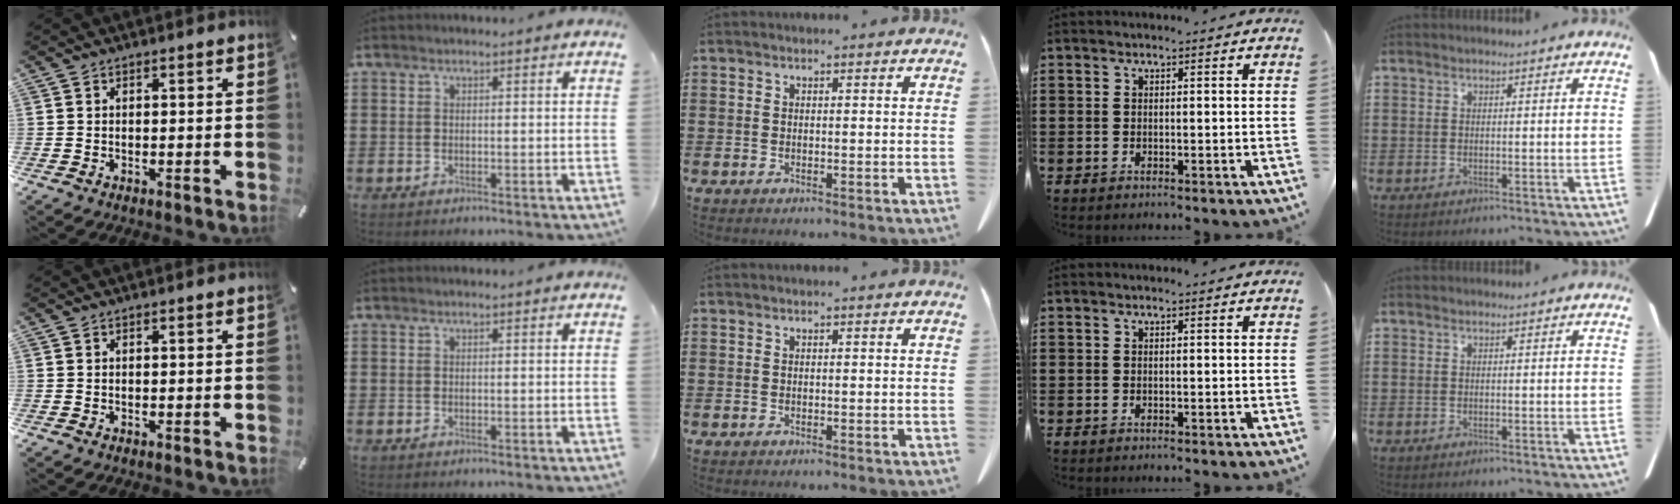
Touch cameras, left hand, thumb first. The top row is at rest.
{}